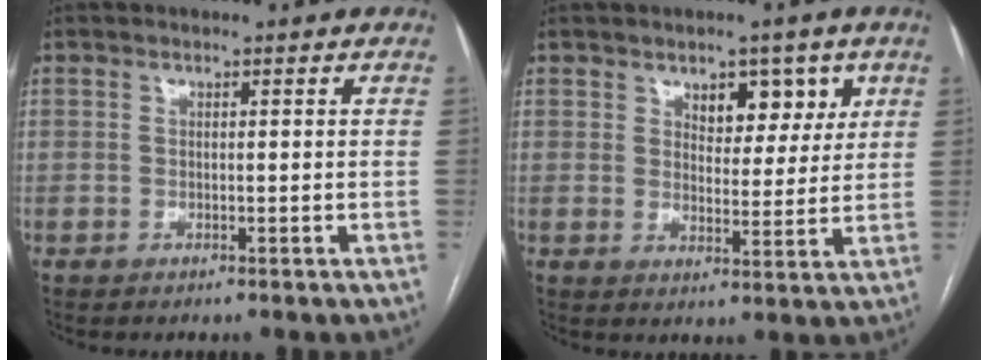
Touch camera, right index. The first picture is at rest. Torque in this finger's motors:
{"motor_torque": [0.42, 0.38, 0.08, 0.05]}